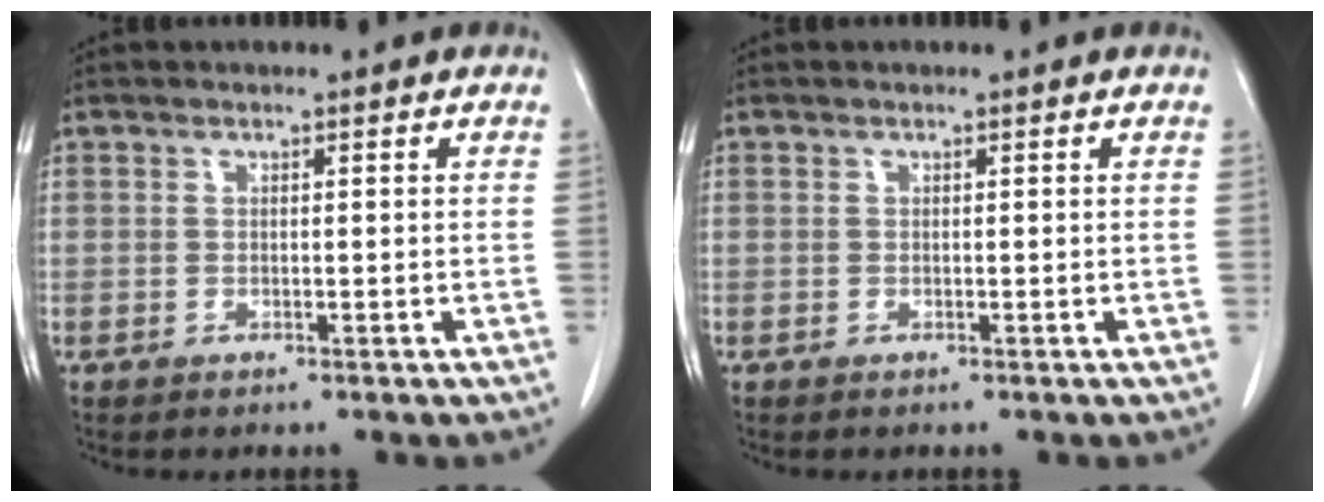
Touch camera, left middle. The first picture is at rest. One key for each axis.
{"total": 0.0}